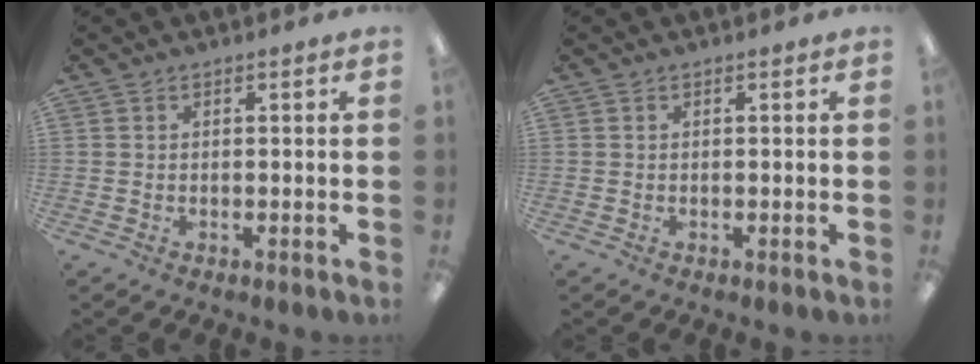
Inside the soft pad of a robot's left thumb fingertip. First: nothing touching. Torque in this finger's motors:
{"motor_torque": [-0.01, 0.01, -0.03, -0.09, 0.00]}